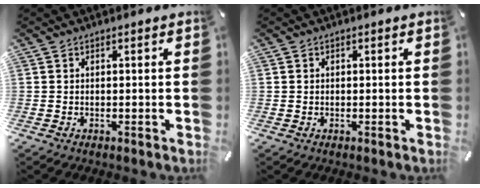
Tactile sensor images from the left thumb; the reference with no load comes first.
{"total": 0.6, "force": [0.0, 0.6, -0.2], "torque": [0.006, 0.007, -0.002]}